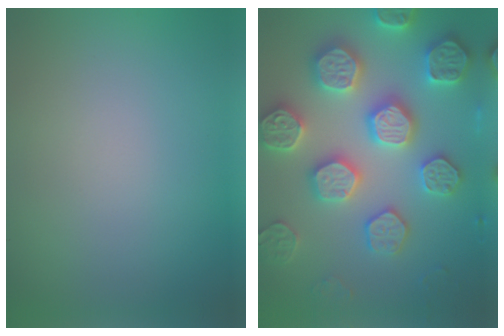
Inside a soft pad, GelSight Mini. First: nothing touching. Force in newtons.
{"total": 7.9, "press": 7.7, "slide": 1.6}